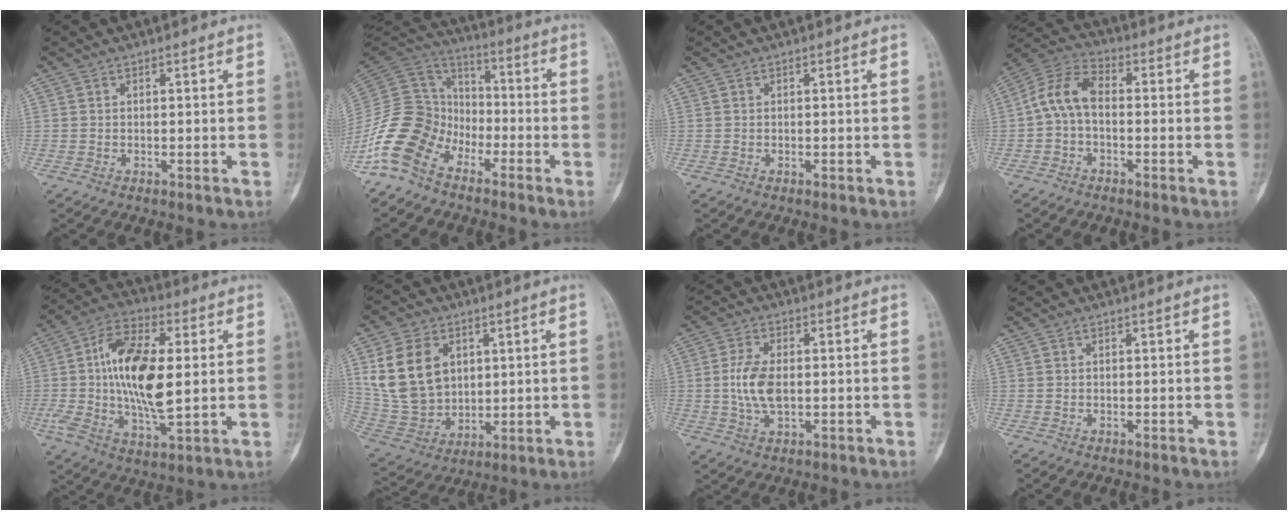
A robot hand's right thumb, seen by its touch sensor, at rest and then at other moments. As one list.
[{"total": 14.7, "force": [-8.7, 9.8, 6.6], "torque": [-0.124, 0.076, -0.179]}, {"total": 0.0}, {"total": 8.2, "force": [-0.7, 4.8, 6.6], "torque": [-0.127, 0.029, -0.028]}, {"total": 17.9, "force": [1.6, 7.9, 16.0], "torque": [-0.300, 0.001, 0.024]}, {"total": 15.8, "force": [4.9, 11.7, 9.4], "torque": [-0.157, -0.014, 0.112]}, {"total": 7.4, "force": [-0.1, 4.0, 6.3], "torque": [-0.131, 0.000, -0.002]}, {"total": 0.0}]